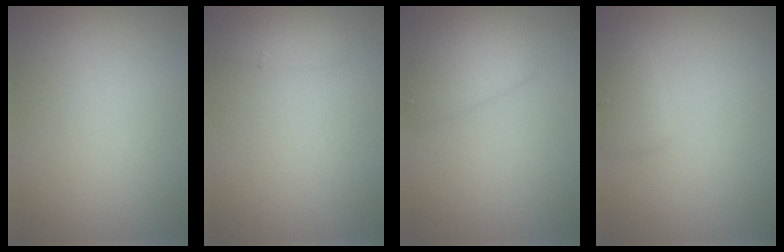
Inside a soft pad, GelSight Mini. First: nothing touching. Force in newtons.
{"total": 1.0, "press": 1.0, "slide": 0.0}
{"total": 2.5, "press": 2.5, "slide": 0.2}
{"total": 1.9, "press": 1.9, "slide": 0.1}